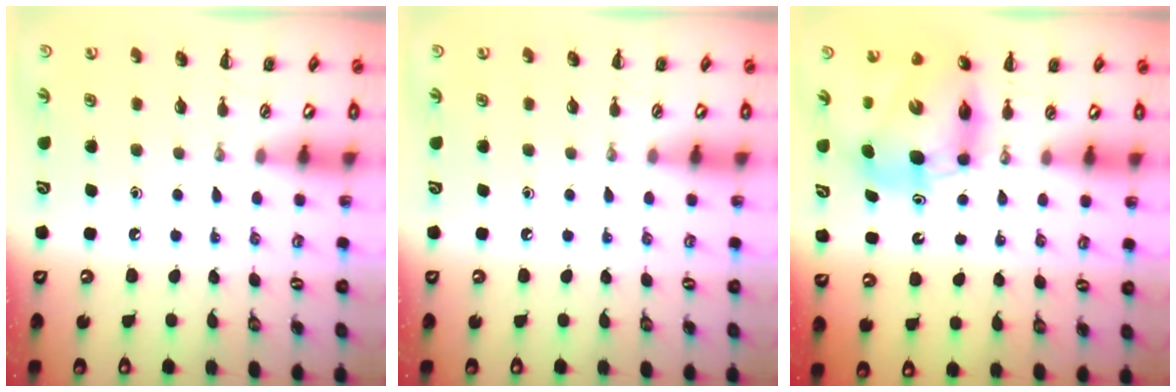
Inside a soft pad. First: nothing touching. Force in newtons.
{"total": 0.0}
{"total": 8.4, "press": 8.1, "slide": 2.5}